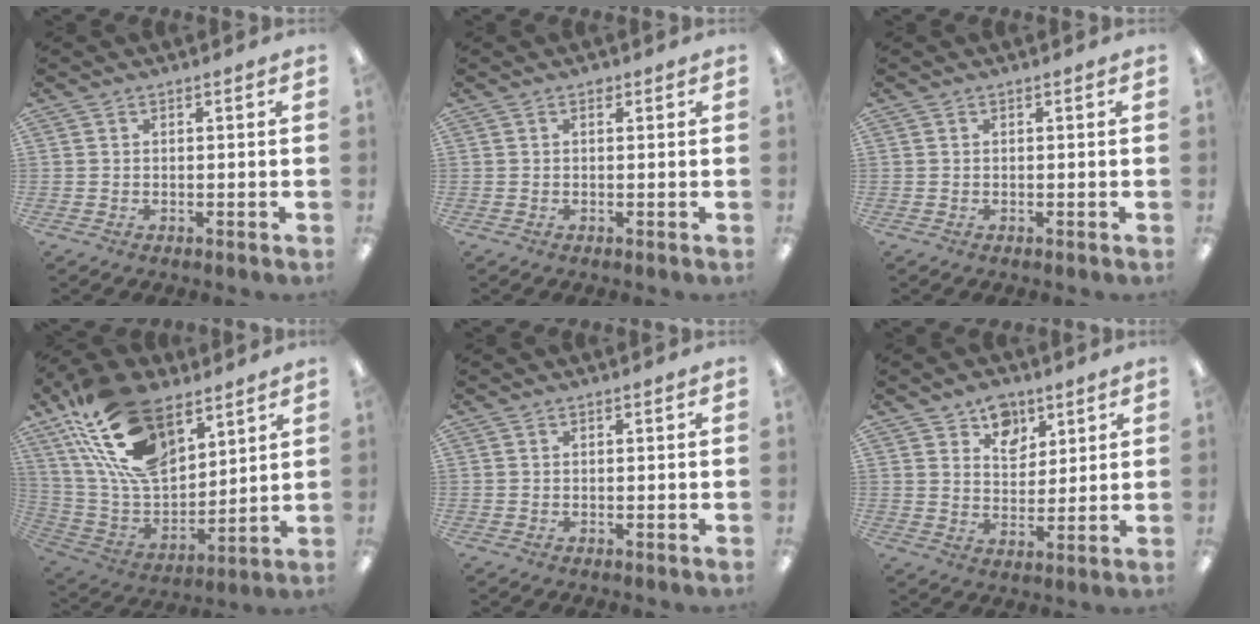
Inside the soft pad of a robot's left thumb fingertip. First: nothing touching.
{"total": 0.8, "force": [0.5, 0.5, 0.3], "torque": [0.003, -0.001, 0.007]}
{"total": 0.0}
{"total": 23.0, "force": [13.0, 12.8, 14.1], "torque": [-0.300, -0.060, 0.238]}
{"total": 0.0}
{"total": 8.0, "force": [5.6, 5.5, 1.5], "torque": [-0.010, -0.037, 0.100]}